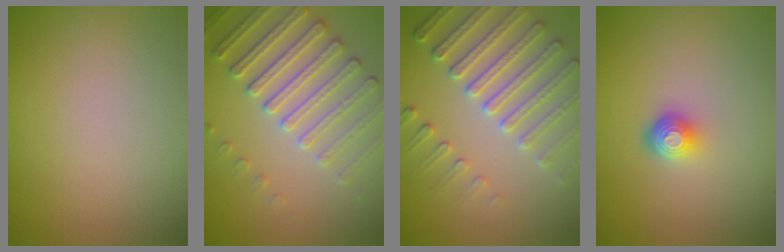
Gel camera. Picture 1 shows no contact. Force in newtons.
{"total": 4.3, "press": 4.2, "slide": 1.0}
{"total": 5.2, "press": 4.6, "slide": 2.3}
{"total": 2.2, "press": 1.4, "slide": 1.6}